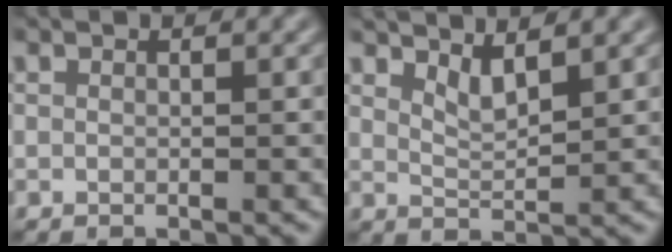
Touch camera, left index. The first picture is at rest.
{"total": 2.4, "force": [1.8, 0.5, 1.5], "torque": [-0.025, -0.007, 0.036]}